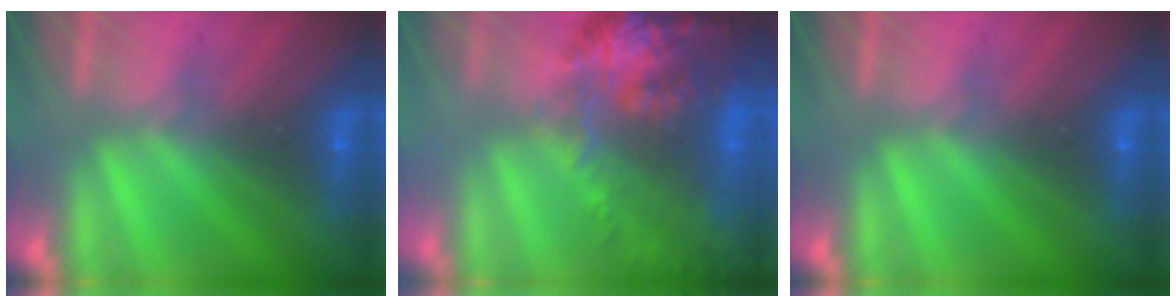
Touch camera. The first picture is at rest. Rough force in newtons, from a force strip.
{"total": 8.7}
{"total": 0.0}